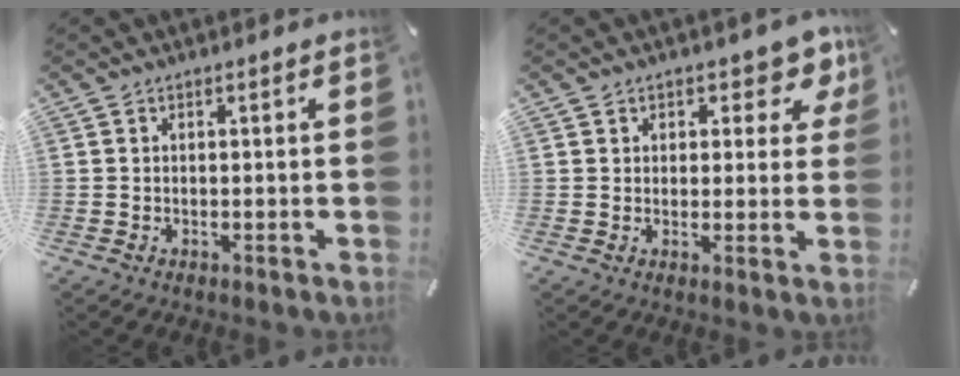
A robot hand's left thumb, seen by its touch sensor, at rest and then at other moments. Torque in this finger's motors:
{"motor_torque": [0.07, -0.40, 0.14, 0.20, -0.01]}